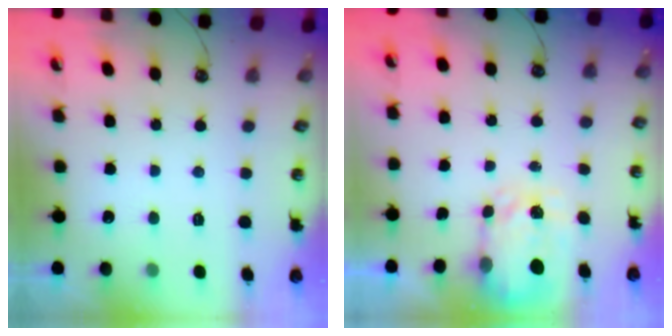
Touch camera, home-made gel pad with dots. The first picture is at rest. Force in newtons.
{"total": 4.0, "press": 4.0, "slide": 0.5}